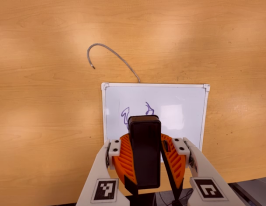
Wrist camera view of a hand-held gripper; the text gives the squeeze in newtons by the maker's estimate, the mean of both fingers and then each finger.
{"total": 10.5, "left": 10.7, "right": 10.3}